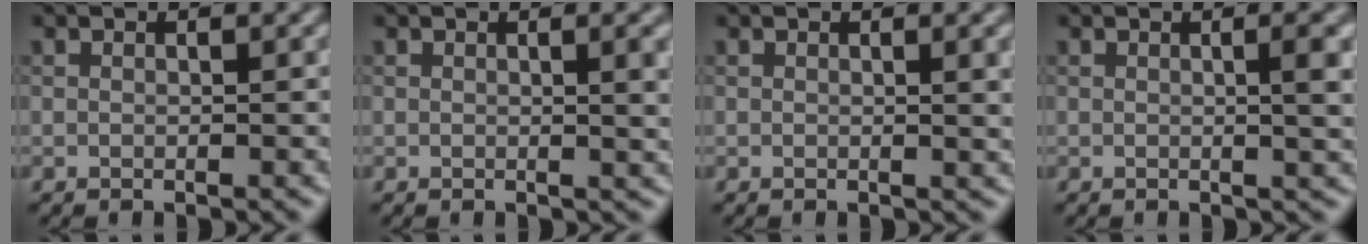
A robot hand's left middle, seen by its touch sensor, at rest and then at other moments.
{"total": 3.3, "force": [0.6, 1.0, 3.1], "torque": [-0.030, 0.004, 0.005]}
{"total": 2.6, "force": [0.6, 0.8, 2.4], "torque": [-0.023, 0.002, 0.006]}
{"total": 3.6, "force": [0.4, 1.0, 3.4], "torque": [-0.036, 0.008, 0.000]}